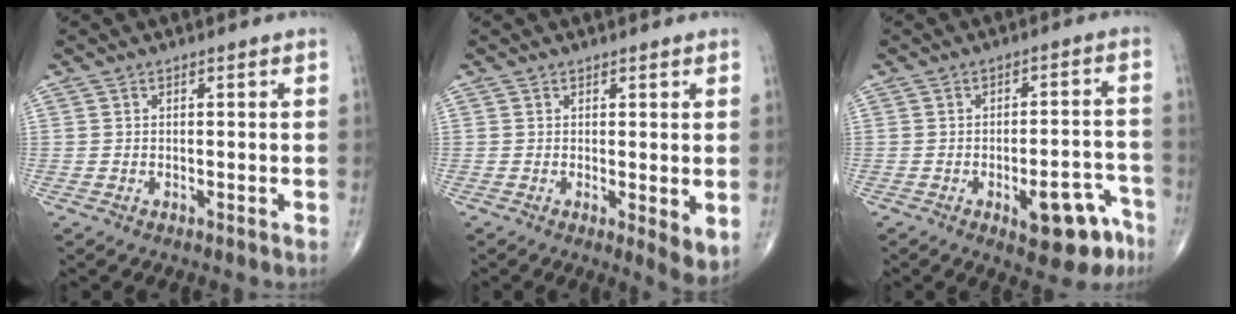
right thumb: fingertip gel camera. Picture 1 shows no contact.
{"total": 4.3, "force": [0.4, 1.4, 4.1], "torque": [-0.058, -0.017, 0.008]}
{"total": 10.7, "force": [-5.7, 4.3, 8.0], "torque": [-0.079, 0.039, -0.068]}